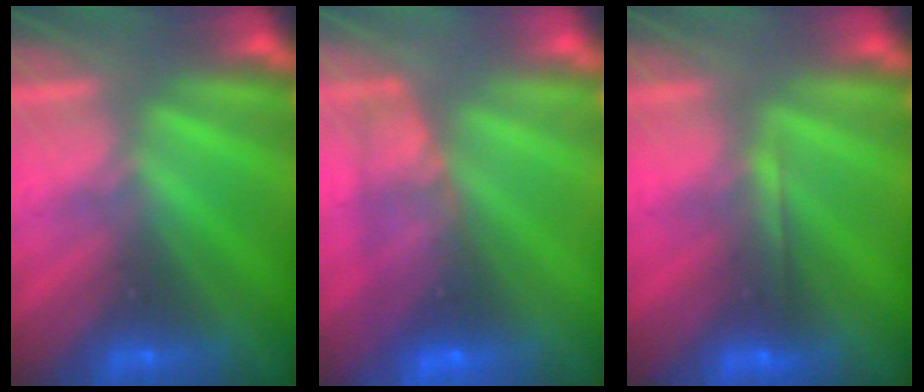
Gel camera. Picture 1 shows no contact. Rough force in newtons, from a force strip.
{"total": 10.0}
{"total": 1.8}